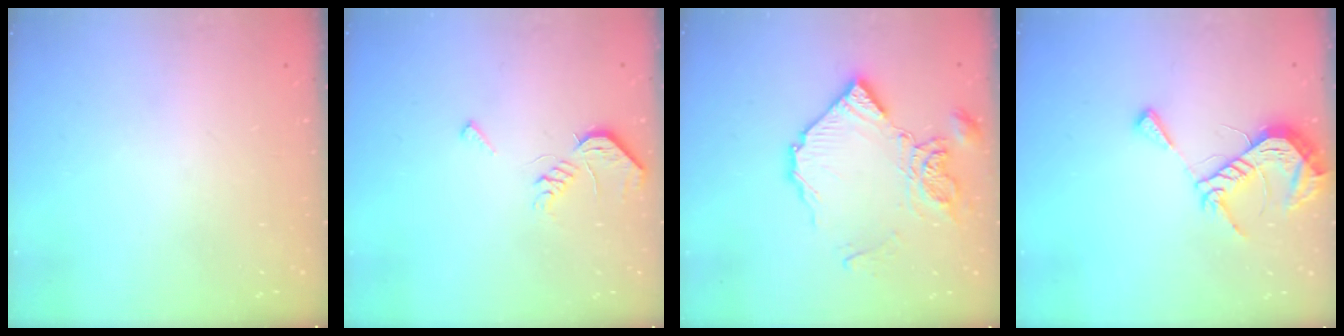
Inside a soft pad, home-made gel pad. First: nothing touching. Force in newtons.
{"total": 6.8, "press": 6.8, "slide": 0.7}
{"total": 14.8, "press": 14.7, "slide": 1.7}
{"total": 12.2, "press": 12.1, "slide": 1.0}